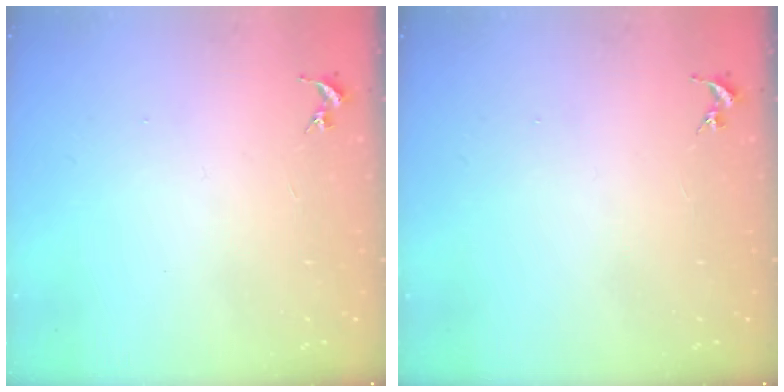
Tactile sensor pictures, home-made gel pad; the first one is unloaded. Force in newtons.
{"total": 0.0}